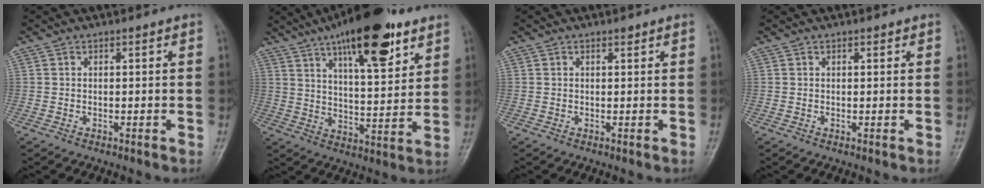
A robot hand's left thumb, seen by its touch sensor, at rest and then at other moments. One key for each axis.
{"total": 19.4, "fx": 11.4, "fy": 6.6, "fz": 14.3, "tx": -0.191, "ty": -0.043, "tz": 0.179}
{"total": 0.7, "fx": 0.5, "fy": 0.3, "fz": 0.3, "tx": -0.002, "ty": -0.002, "tz": 0.005}
{"total": 0.6, "fx": 0.4, "fy": 0.4, "fz": 0.3, "tx": 0.000, "ty": -0.002, "tz": 0.002}